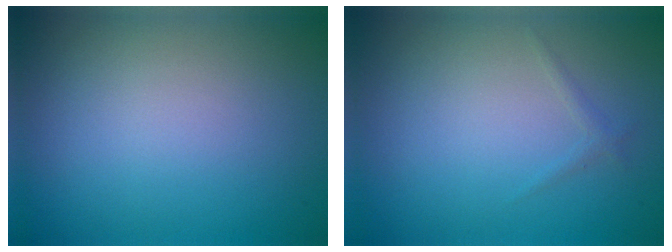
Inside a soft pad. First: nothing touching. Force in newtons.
{"total": 0.7, "press": 0.7, "slide": 0.1}